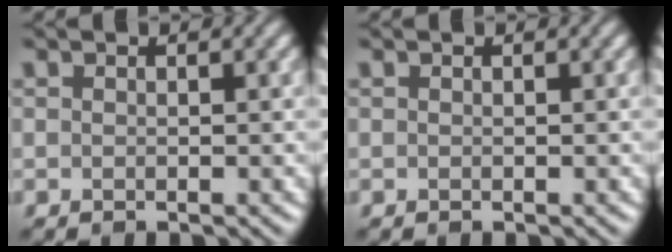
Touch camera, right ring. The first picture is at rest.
{"total": 0.0}